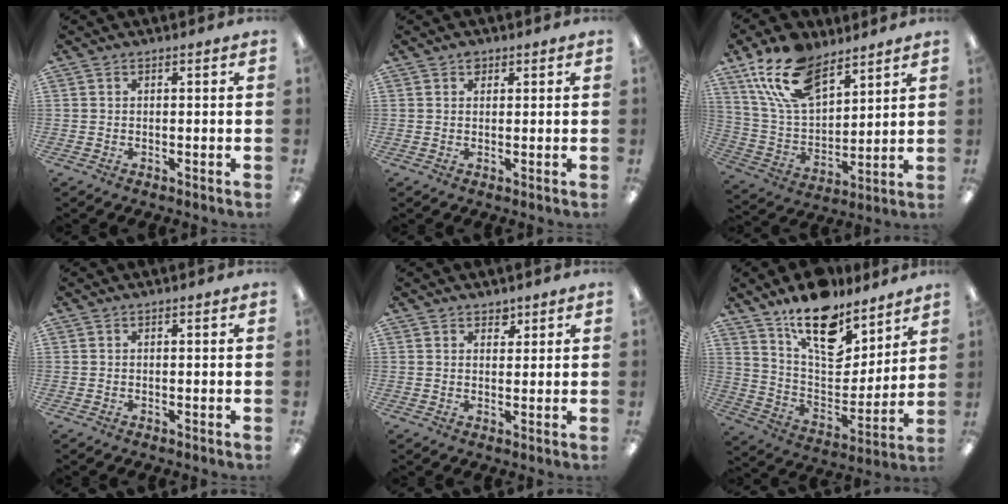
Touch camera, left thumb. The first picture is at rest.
{"total": 1.5, "force": [1.0, 1.0, 0.5], "torque": [-0.002, -0.002, 0.016]}
{"total": 18.3, "force": [11.7, 9.4, 10.3], "torque": [-0.219, -0.042, 0.218]}
{"total": 0.0}
{"total": 2.2, "force": [1.7, 1.3, 0.3], "torque": [0.008, -0.007, 0.029]}
{"total": 17.8, "force": [13.1, 8.5, 8.6], "torque": [-0.137, -0.096, 0.233]}